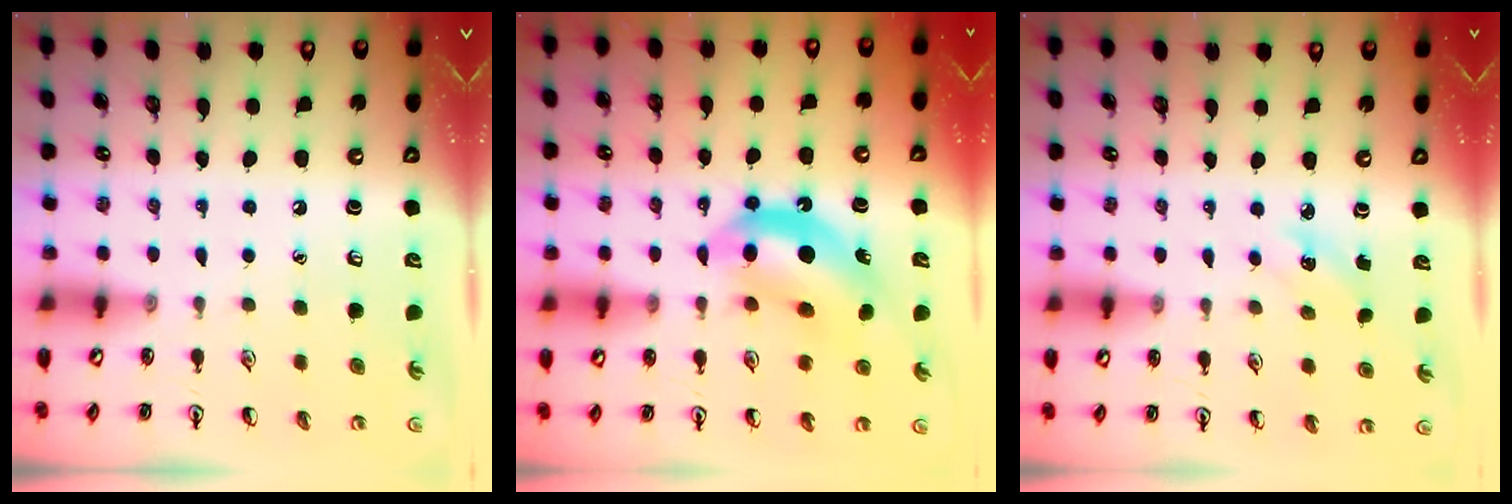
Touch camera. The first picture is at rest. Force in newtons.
{"total": 12.0, "press": 11.4, "slide": 3.7}
{"total": 2.1, "press": 2.0, "slide": 0.8}